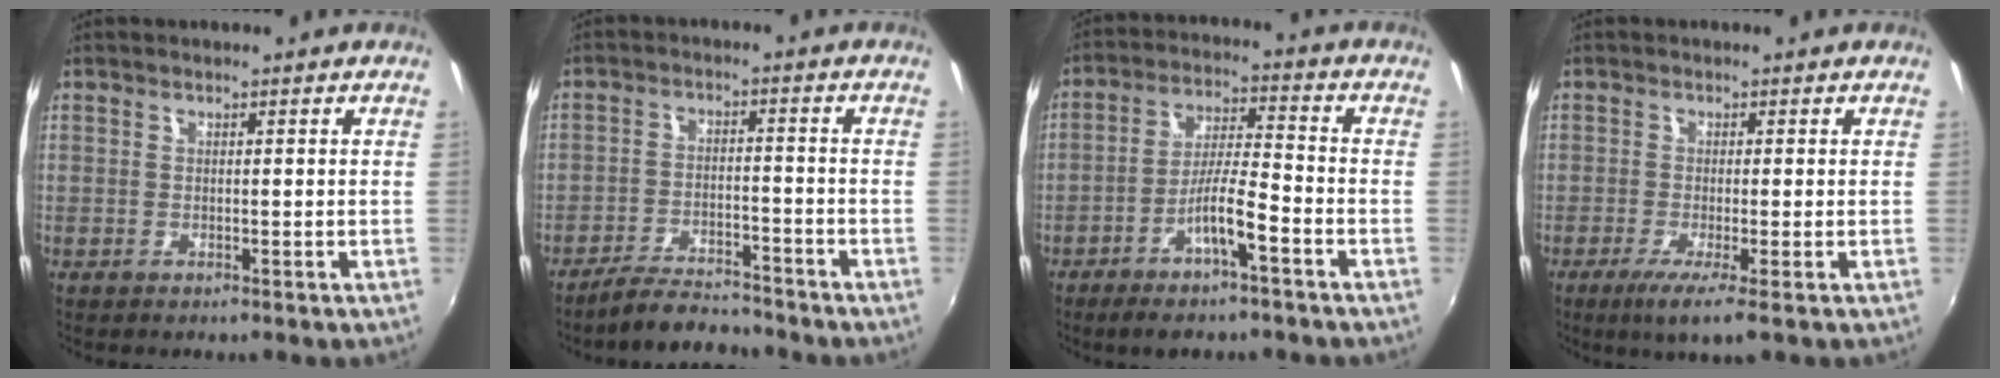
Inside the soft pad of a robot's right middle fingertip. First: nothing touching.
{"total": 7.8, "force": [-7.3, 1.2, 2.4], "torque": [-0.068, 0.000, -0.121]}
{"total": 8.0, "force": [-4.4, 0.5, 6.7], "torque": [-0.135, 0.001, -0.080]}
{"total": 4.3, "force": [-2.1, -0.2, 3.7], "torque": [-0.084, -0.017, -0.043]}